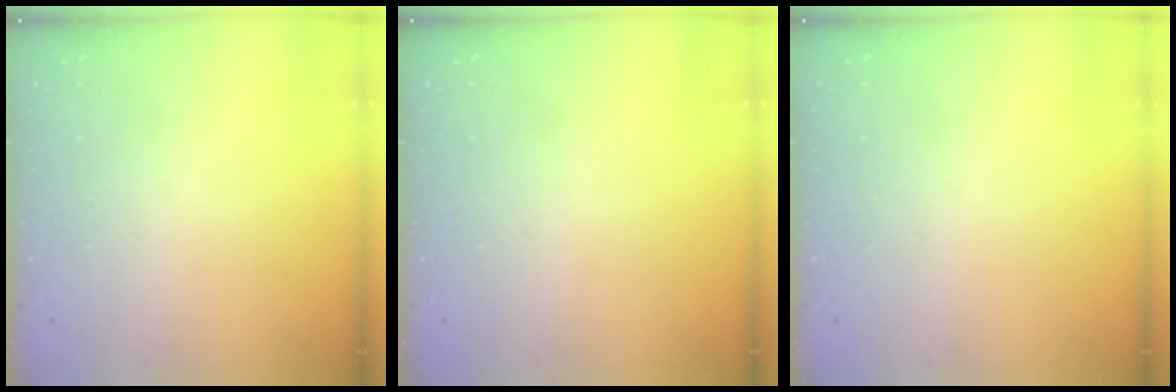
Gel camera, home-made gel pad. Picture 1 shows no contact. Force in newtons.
{"total": 0.0}
{"total": 0.0}